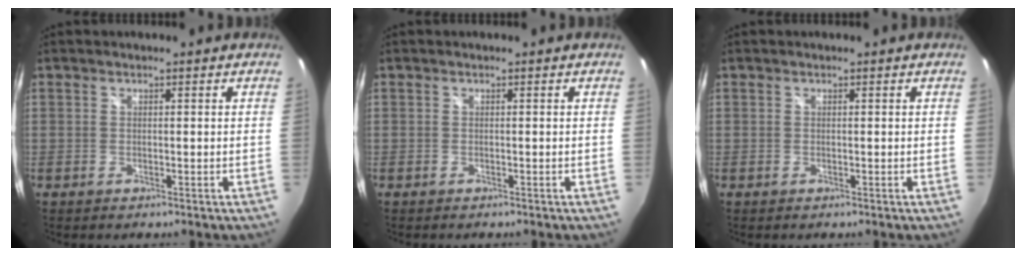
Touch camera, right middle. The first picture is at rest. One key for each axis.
{"total": 0.5, "fx": -0.5, "fy": 0.1, "fz": 0.2, "tx": -0.002, "ty": -0.003, "tz": -0.008}
{"total": 0.0}